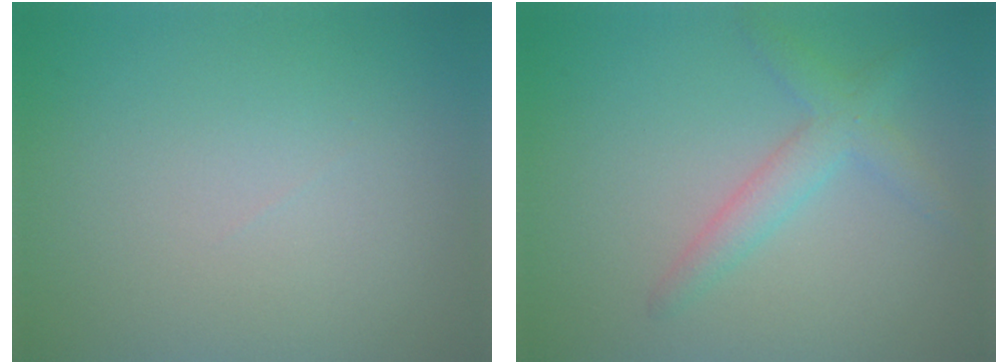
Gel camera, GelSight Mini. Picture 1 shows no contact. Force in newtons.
{"total": 2.7, "press": 2.7, "slide": 0.1}